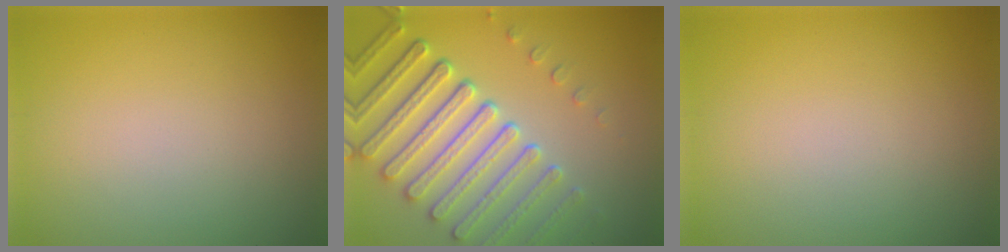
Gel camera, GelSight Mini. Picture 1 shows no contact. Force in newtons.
{"total": 7.5, "press": 5.7, "slide": 5.0}
{"total": 0.0}